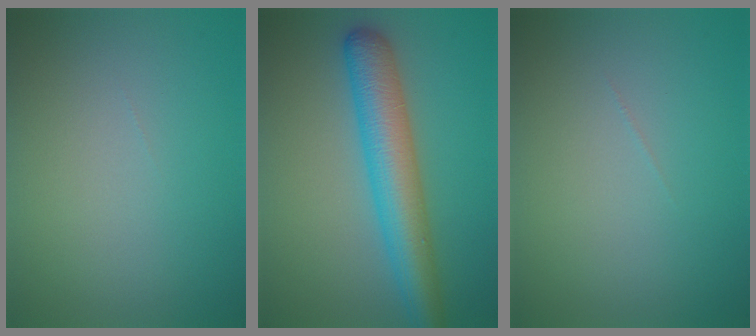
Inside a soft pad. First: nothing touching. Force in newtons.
{"total": 6.7, "press": 6.7, "slide": 0.2}
{"total": 0.0}